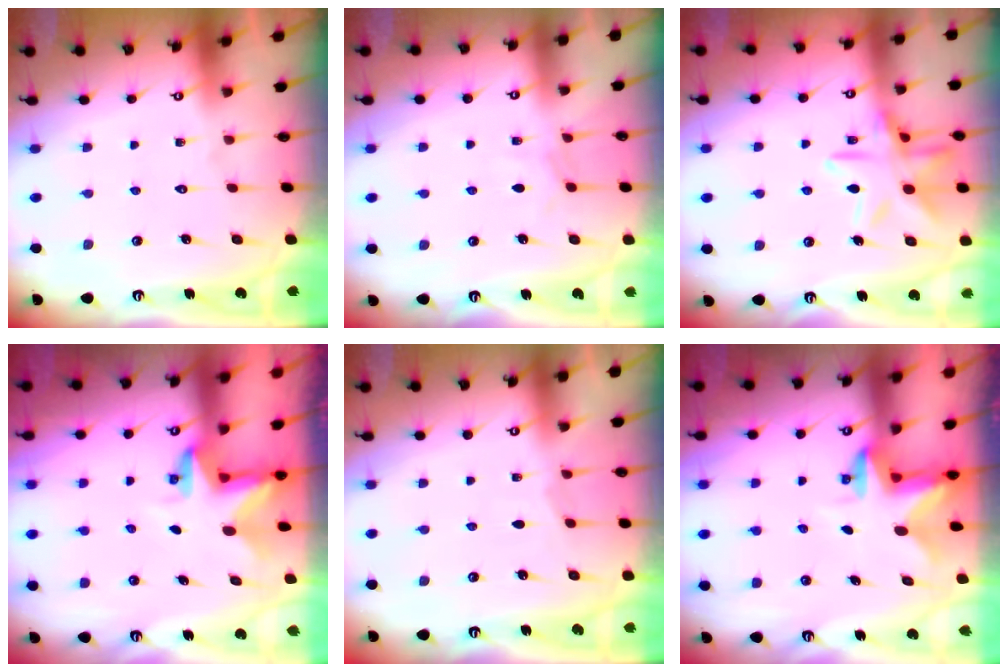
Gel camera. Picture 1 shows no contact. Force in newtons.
{"total": 3.0, "press": 2.9, "slide": 0.4}
{"total": 14.4, "press": 14.4, "slide": 1.1}
{"total": 2.8, "press": 2.8, "slide": 0.2}
{"total": 2.3, "press": 2.2, "slide": 0.4}
{"total": 2.4, "press": 2.3, "slide": 0.4}